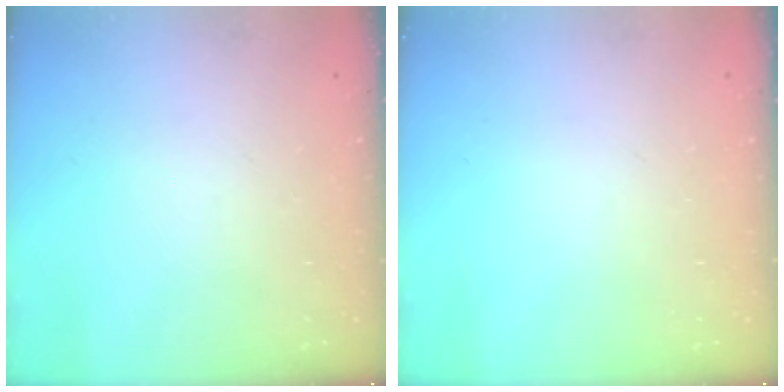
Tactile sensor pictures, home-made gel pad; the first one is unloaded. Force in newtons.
{"total": 0.0}